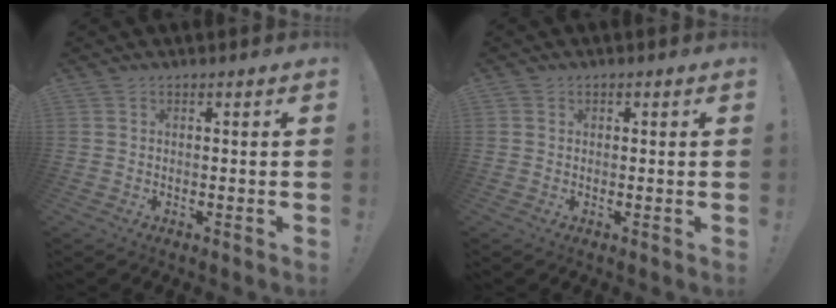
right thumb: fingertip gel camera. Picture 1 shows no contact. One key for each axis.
{"total": 0.8, "fx": 0.1, "fy": 0.8, "fz": 0.1, "tx": 0.005, "ty": 0.000, "tz": 0.001}